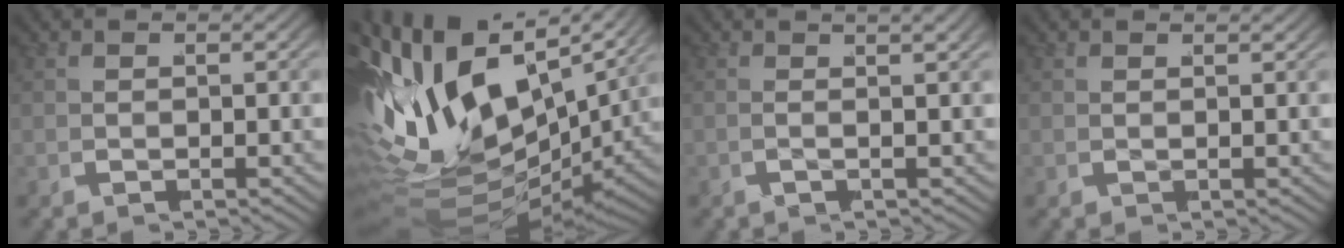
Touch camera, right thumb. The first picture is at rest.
{"total": 21.8, "force": [-0.1, 14.6, 16.2], "torque": [-0.339, -0.060, 0.020]}
{"total": 2.7, "force": [1.0, 0.6, 2.4], "torque": [-0.026, 0.013, 0.002]}
{"total": 0.7, "force": [0.7, -0.2, -0.1], "torque": [0.006, 0.001, 0.012]}